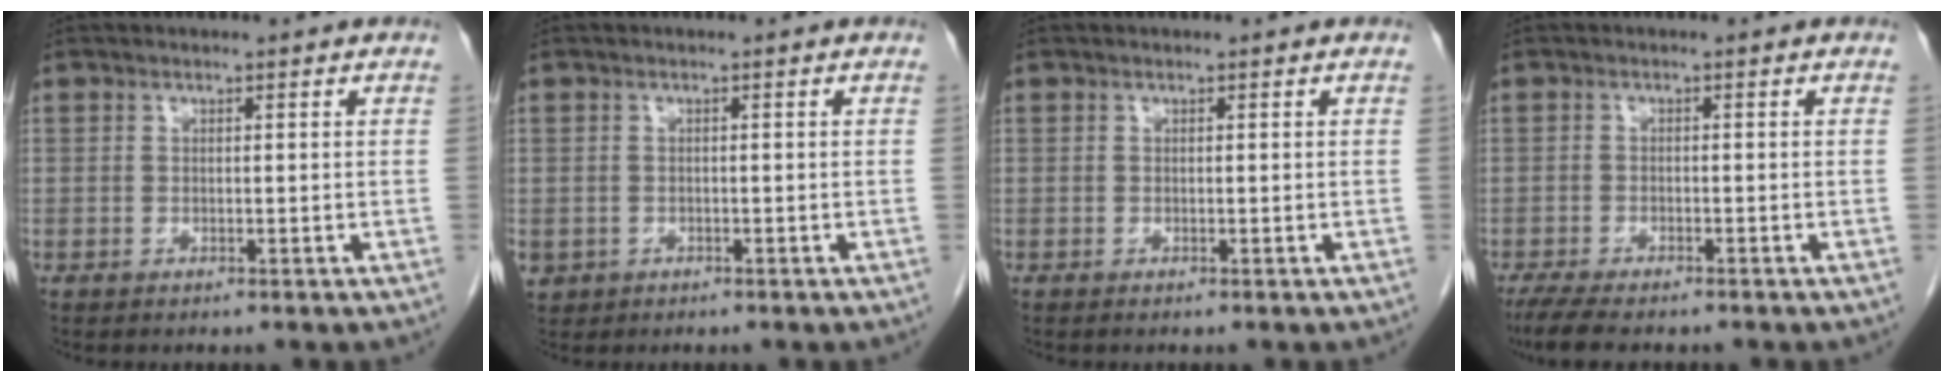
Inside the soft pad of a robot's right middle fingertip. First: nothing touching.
{"total": 2.4, "force": [-1.1, 2.1, 0.4], "torque": [-0.006, 0.001, -0.012]}
{"total": 0.0}
{"total": 6.6, "force": [-5.3, 1.4, 3.5], "torque": [-0.061, -0.015, -0.084]}